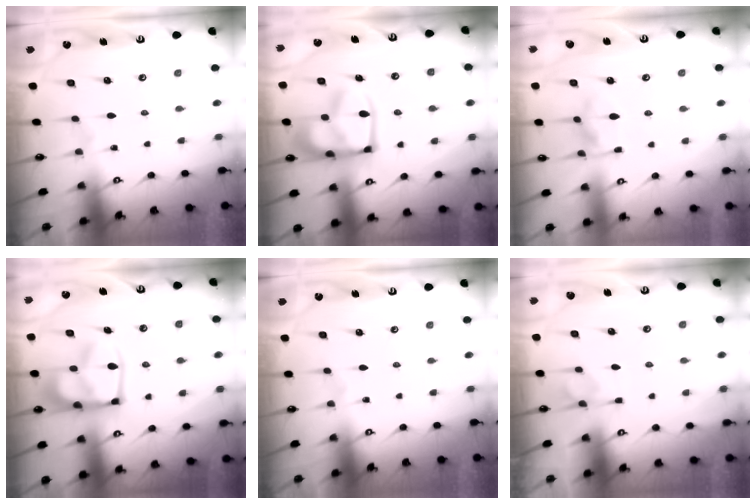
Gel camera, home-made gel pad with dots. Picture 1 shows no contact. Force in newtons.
{"total": 14.1, "press": 14.0, "slide": 1.4}
{"total": 8.4, "press": 8.3, "slide": 1.1}
{"total": 14.8, "press": 14.7, "slide": 1.7}
{"total": 0.0}
{"total": 4.3, "press": 4.0, "slide": 1.5}